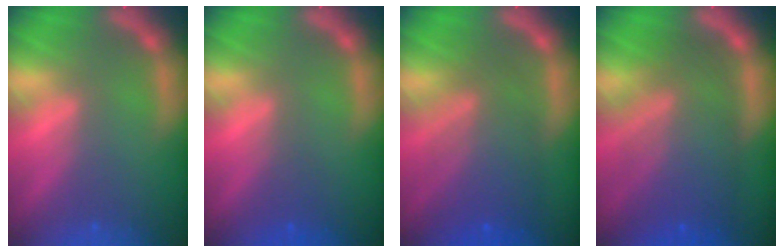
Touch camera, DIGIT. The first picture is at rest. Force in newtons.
{"total": 1.5}
{"total": 7.5}
{"total": 9.5}